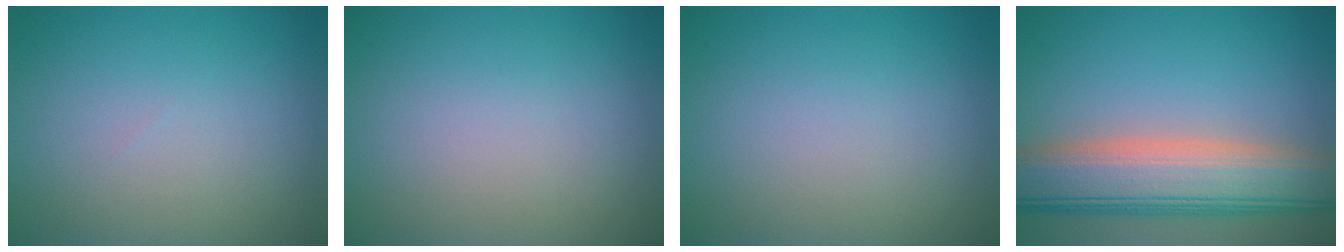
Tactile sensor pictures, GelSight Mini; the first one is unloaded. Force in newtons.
{"total": 0.0}
{"total": 0.0}
{"total": 9.3, "press": 9.3, "slide": 0.9}